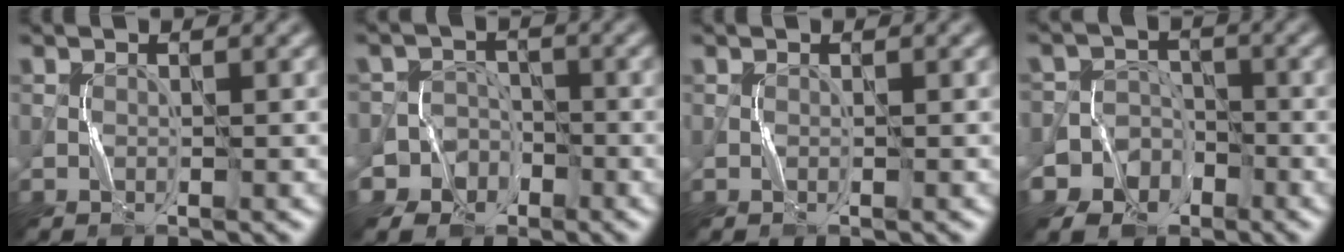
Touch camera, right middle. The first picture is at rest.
{"total": 6.0, "force": [-3.4, 5.0, 0.0], "torque": [0.014, 0.000, -0.084]}
{"total": 0.0}
{"total": 7.5, "force": [-4.1, 6.2, 0.4], "torque": [-0.005, -0.003, -0.097]}